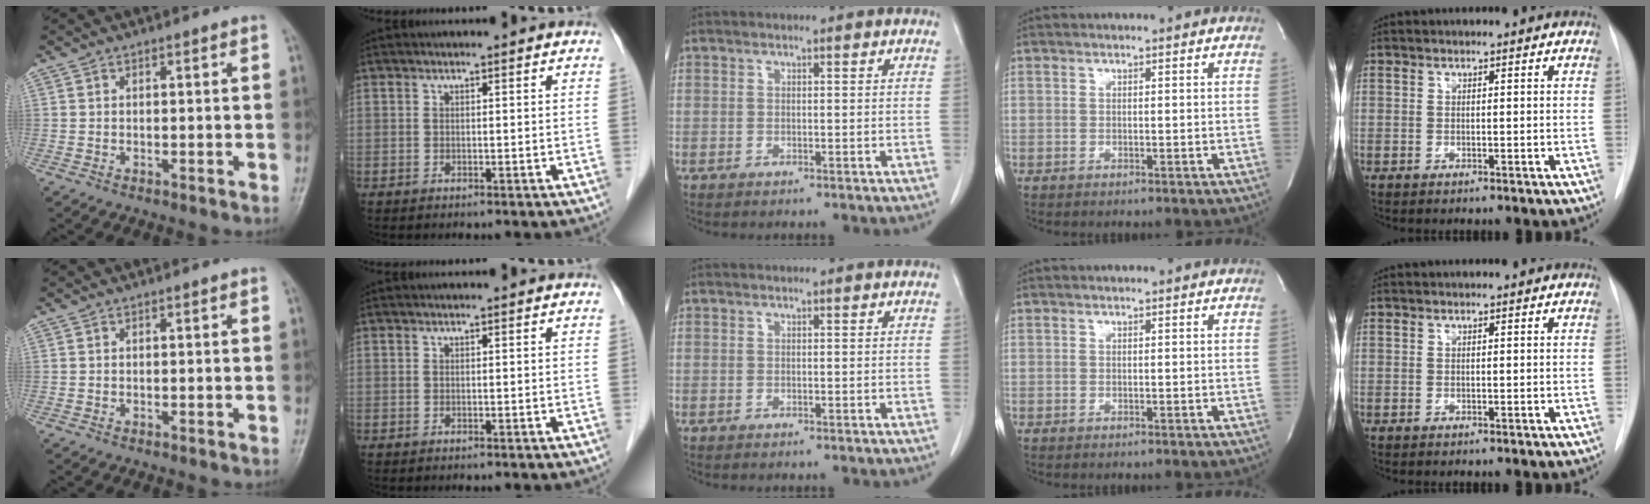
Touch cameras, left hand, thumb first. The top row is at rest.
{}